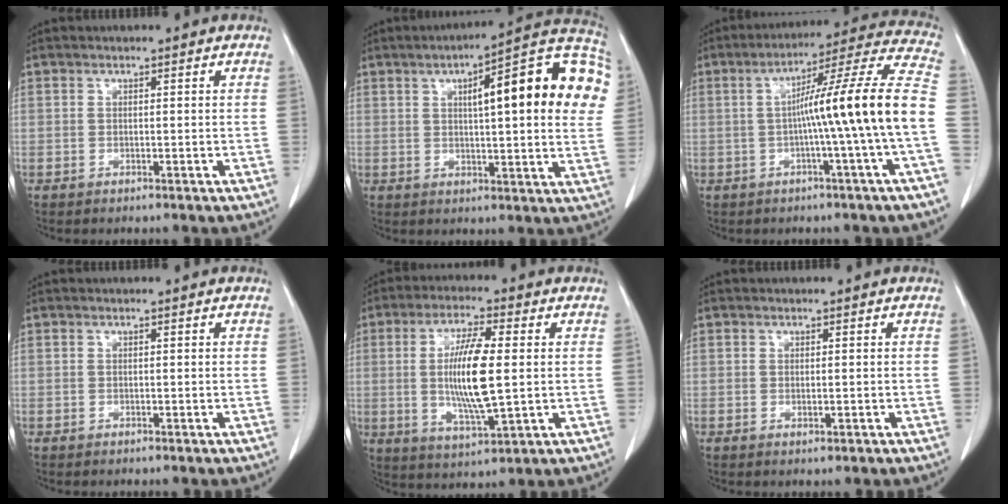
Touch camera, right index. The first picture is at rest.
{"total": 19.7, "force": [5.1, 3.7, 18.6], "torque": [-0.238, 0.038, 0.057]}
{"total": 16.0, "force": [-1.8, -2.3, 15.7], "torque": [-0.226, 0.018, -0.036]}
{"total": 0.0}
{"total": 11.6, "force": [0.4, 1.5, 11.5], "torque": [-0.225, -0.013, 0.008]}
{"total": 1.1, "force": [-0.3, 0.2, 1.0], "torque": [-0.017, -0.004, -0.002]}